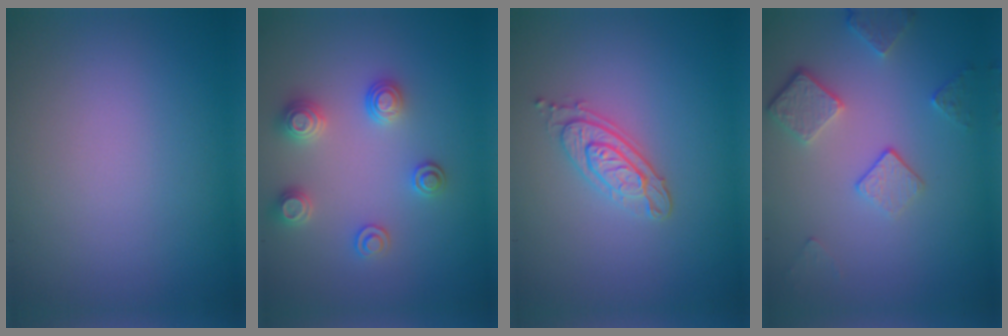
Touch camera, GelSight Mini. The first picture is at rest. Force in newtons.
{"total": 2.9, "press": 2.9, "slide": 0.2}
{"total": 2.9, "press": 2.6, "slide": 1.4}
{"total": 3.7, "press": 2.9, "slide": 2.4}